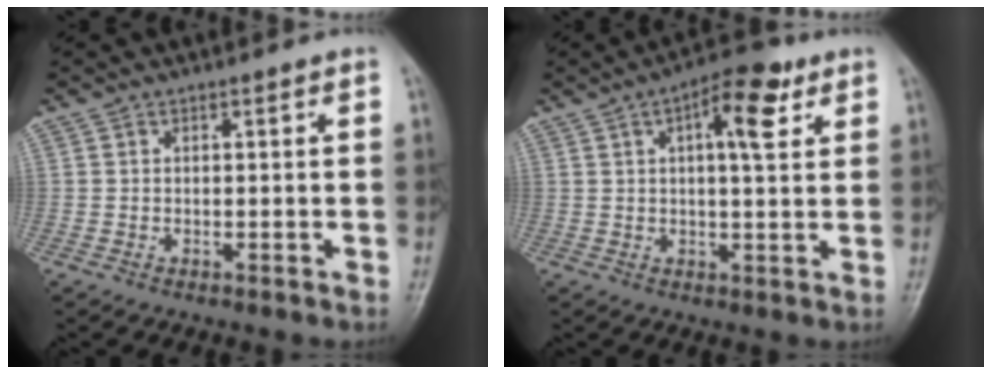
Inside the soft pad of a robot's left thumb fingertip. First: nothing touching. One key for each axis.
{"total": 9.2, "fx": 3.8, "fy": 3.4, "fz": 7.6, "tx": -0.099, "ty": 0.002, "tz": 0.051}